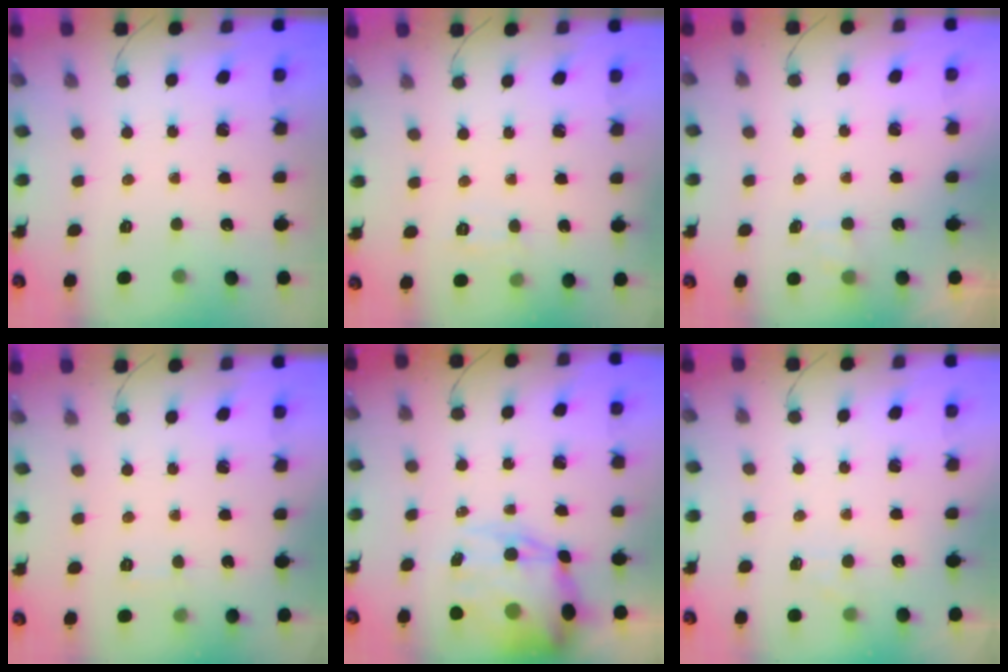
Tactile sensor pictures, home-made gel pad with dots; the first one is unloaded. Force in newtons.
{"total": 6.4, "press": 6.2, "slide": 1.4}
{"total": 2.5, "press": 1.9, "slide": 1.6}
{"total": 1.9, "press": 1.4, "slide": 1.3}
{"total": 18.1, "press": 17.6, "slide": 4.2}
{"total": 5.0, "press": 4.9, "slide": 1.3}